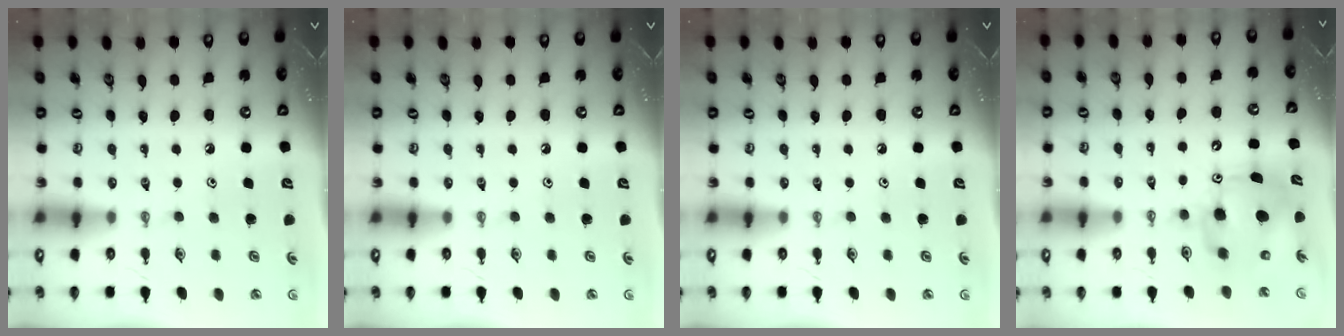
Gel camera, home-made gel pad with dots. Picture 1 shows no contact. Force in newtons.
{"total": 0.0}
{"total": 0.0}
{"total": 8.6, "press": 8.6, "slide": 0.7}